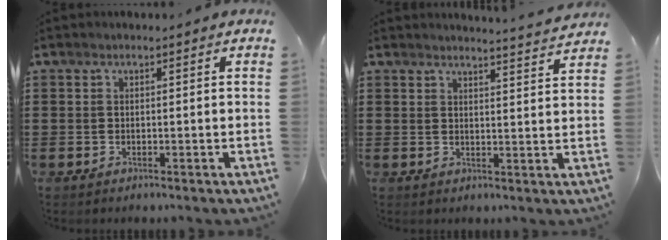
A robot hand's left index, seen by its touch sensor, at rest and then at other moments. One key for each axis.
{"total": 3.1, "fx": 3.0, "fy": -0.5, "fz": 0.2, "tx": -0.007, "ty": -0.020, "tz": 0.052}